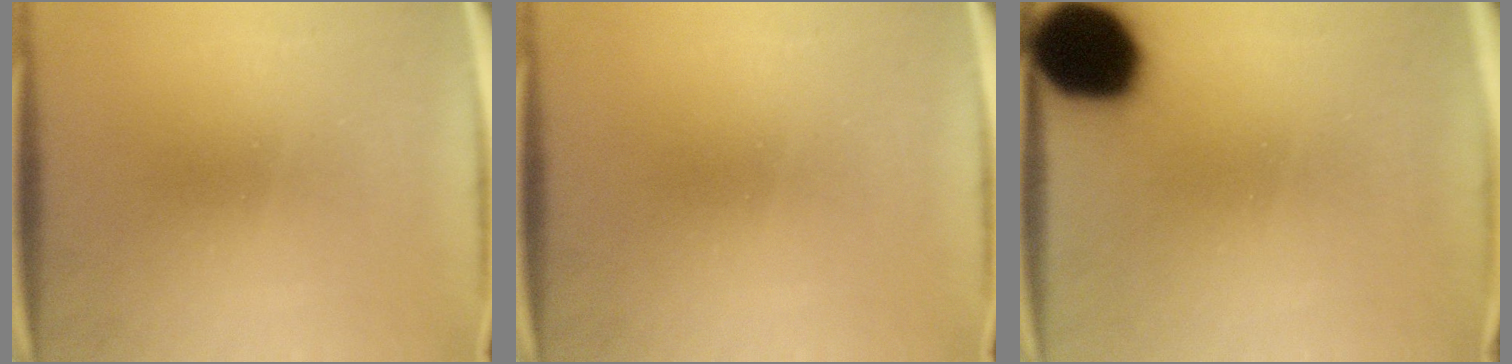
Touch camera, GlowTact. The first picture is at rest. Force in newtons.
{"total": 0.0}
{"total": 18.7}